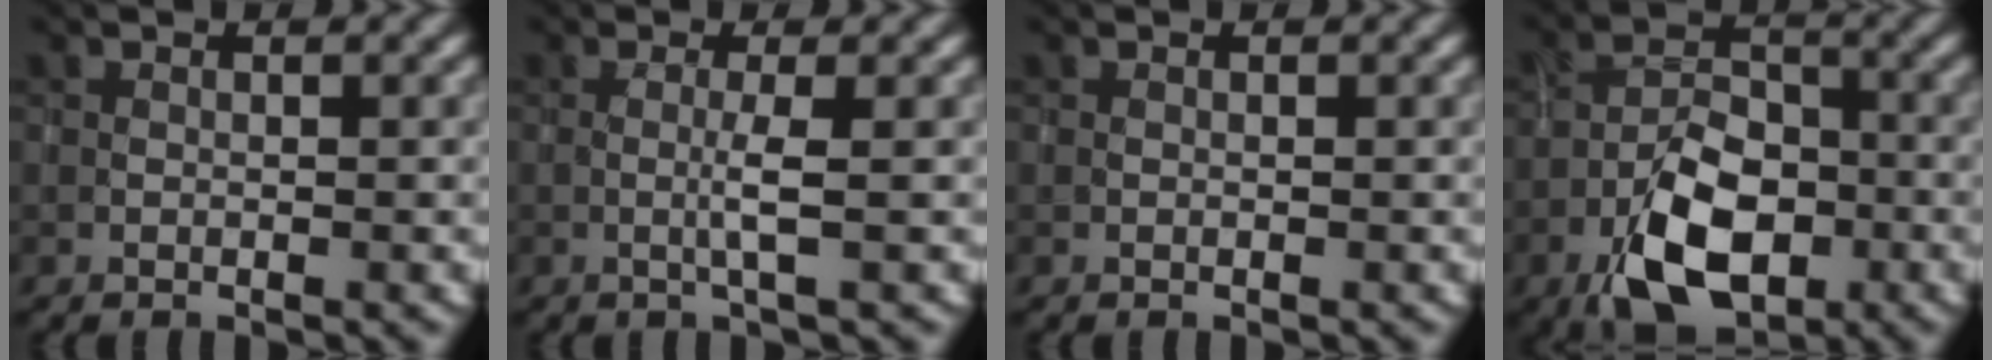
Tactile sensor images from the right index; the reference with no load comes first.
{"total": 1.7, "force": [0.0, -0.1, 1.7], "torque": [-0.037, -0.002, -0.003]}
{"total": 0.0}
{"total": 8.3, "force": [-4.0, 4.4, 5.8], "torque": [-0.108, -0.003, -0.077]}